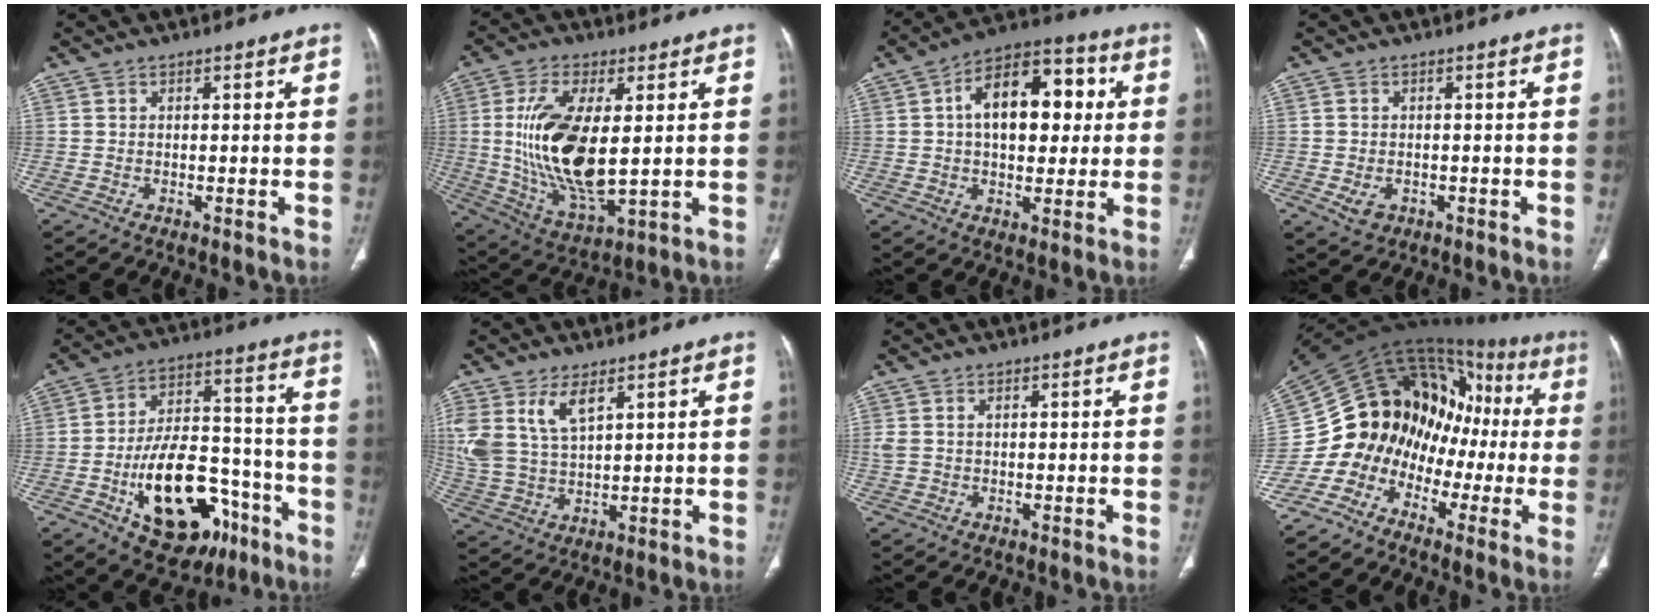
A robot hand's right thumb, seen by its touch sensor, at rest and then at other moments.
{"total": 18.4, "force": [1.5, 7.9, 16.5], "torque": [-0.325, -0.021, 0.042]}
{"total": 16.8, "force": [2.9, 9.8, 13.4], "torque": [-0.171, 0.024, 0.039]}
{"total": 3.1, "force": [-0.9, 2.5, 1.7], "torque": [-0.028, 0.001, -0.006]}
{"total": 22.7, "force": [-9.6, 12.7, 16.2], "torque": [-0.238, 0.061, -0.134]}
{"total": 10.5, "force": [5.2, 5.3, 7.5], "torque": [-0.164, -0.013, 0.117]}
{"total": 2.1, "force": [0.4, 1.4, 1.5], "torque": [-0.048, 0.012, 0.015]}
{"total": 18.3, "force": [-6.2, 14.3, 9.5], "torque": [-0.118, 0.116, -0.112]}